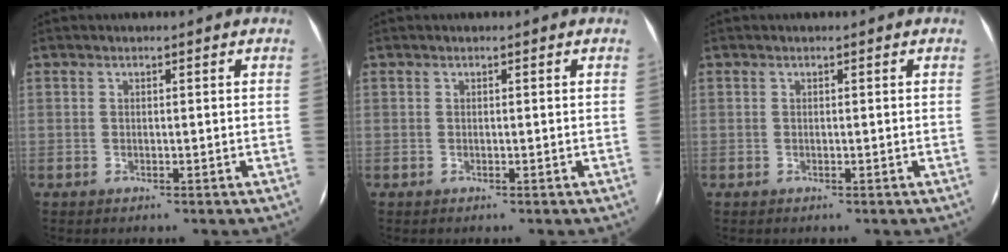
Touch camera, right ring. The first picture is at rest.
{"total": 0.0}
{"total": 0.0}